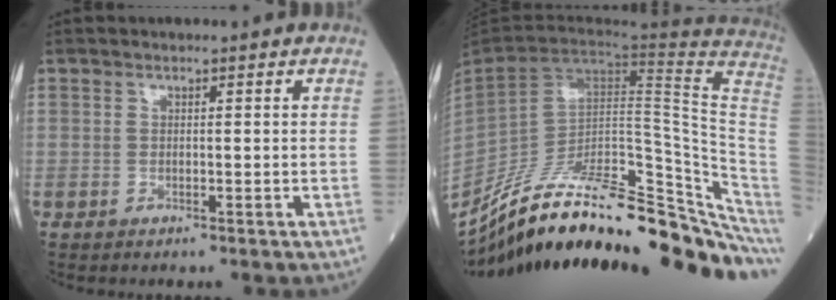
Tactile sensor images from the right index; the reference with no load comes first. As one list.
[{"total": 32.6, "force": [-25.4, 5.2, 19.7], "torque": [-0.214, -0.013, -0.370]}]